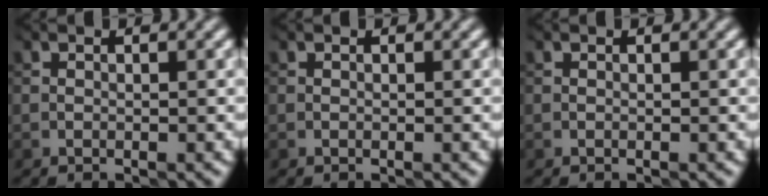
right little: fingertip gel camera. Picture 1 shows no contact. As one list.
[{"total": 0.0}, {"total": 0.0}]